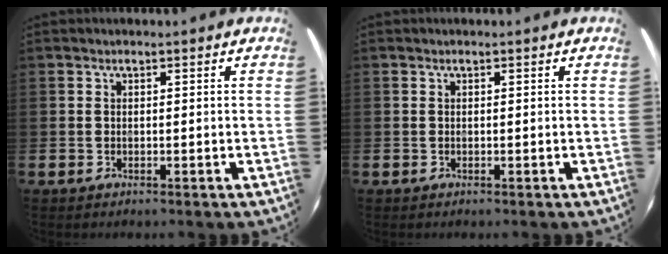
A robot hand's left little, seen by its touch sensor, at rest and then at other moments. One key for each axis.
{"total": 0.0}